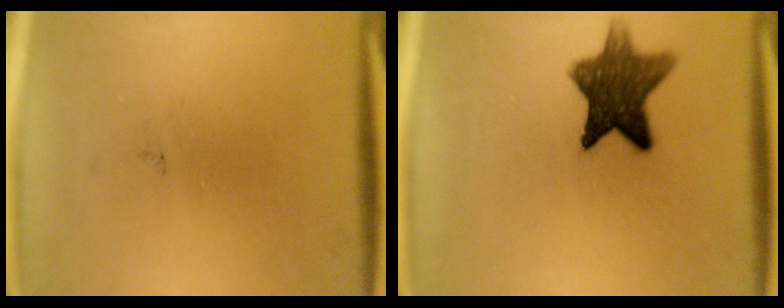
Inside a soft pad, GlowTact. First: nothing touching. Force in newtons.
{"total": 10.4}